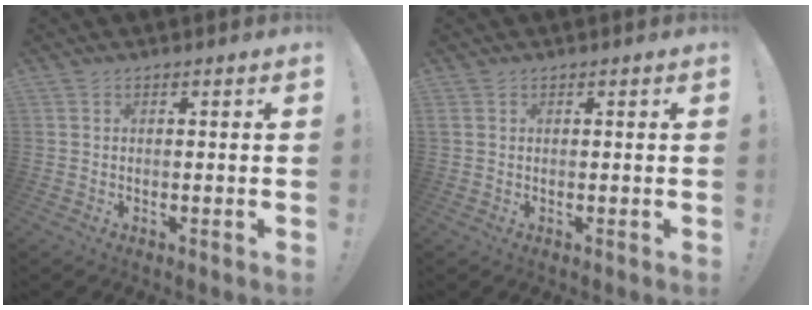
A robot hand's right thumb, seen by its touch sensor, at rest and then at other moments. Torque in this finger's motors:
{"motor_torque": [0.00, -0.13, 0.01, -0.01, 0.07]}